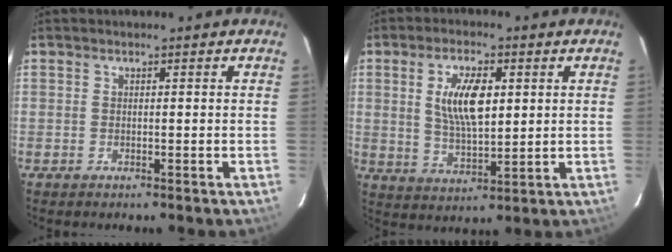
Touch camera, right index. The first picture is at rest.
{"total": 9.5, "force": [2.3, 4.1, 8.3], "torque": [-0.155, 0.003, 0.047]}